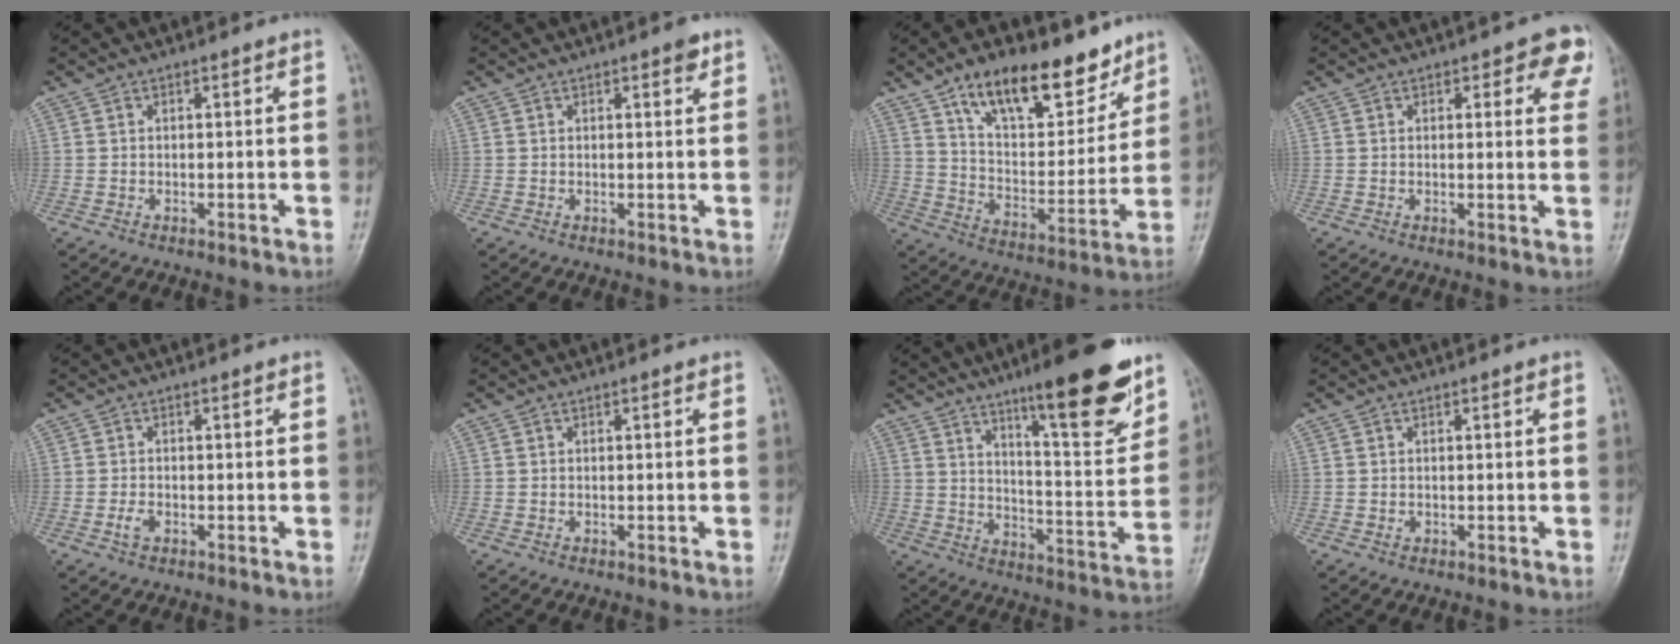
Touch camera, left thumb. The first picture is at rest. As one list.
[{"total": 2.1, "force": [1.2, 0.7, 1.5], "torque": [-0.015, -0.004, 0.014]}, {"total": 19.0, "force": [12.6, 8.5, 11.4], "torque": [-0.126, -0.069, 0.215]}, {"total": 6.7, "force": [3.4, 3.3, 4.8], "torque": [-0.013, -0.009, 0.031]}, {"total": 1.7, "force": [-0.7, 1.0, 1.1], "torque": [-0.024, 0.005, -0.014]}, {"total": 0.0}, {"total": 18.2, "force": [11.9, 3.4, 13.3], "torque": [-0.163, -0.075, 0.185]}, {"total": 0.5, "force": [0.0, 0.5, 0.3], "torque": [0.000, 0.001, -0.001]}]